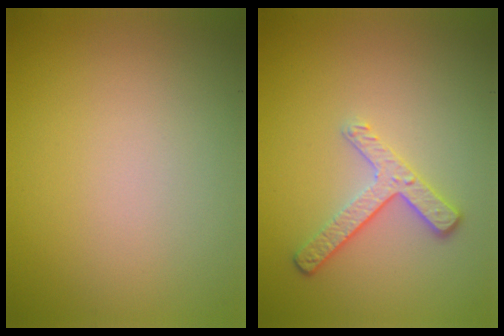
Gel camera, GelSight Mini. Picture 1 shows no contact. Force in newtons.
{"total": 2.7, "press": 2.3, "slide": 1.5}